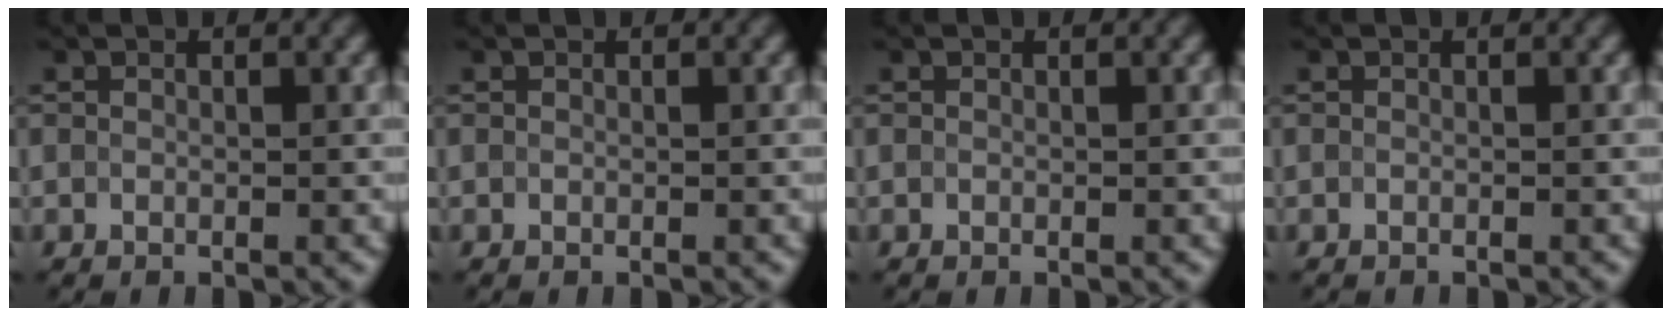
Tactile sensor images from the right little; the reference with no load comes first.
{"total": 0.0}
{"total": 0.0}
{"total": 0.0}